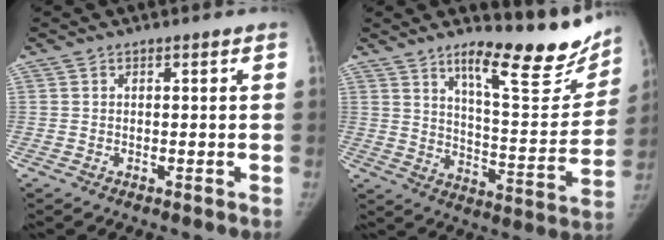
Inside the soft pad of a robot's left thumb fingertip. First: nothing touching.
{"total": 19.8, "force": [14.7, 5.2, 12.3], "torque": [-0.123, -0.109, 0.214]}